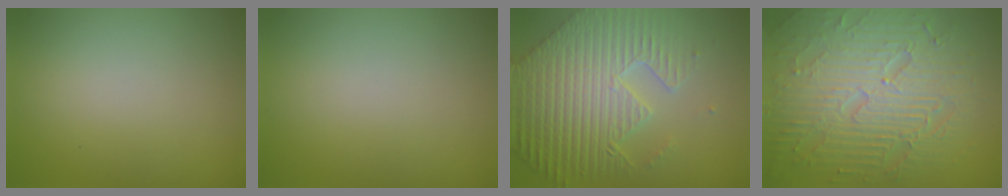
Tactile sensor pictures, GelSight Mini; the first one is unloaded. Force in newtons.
{"total": 0.0}
{"total": 9.2, "press": 6.5, "slide": 6.6}
{"total": 8.7, "press": 6.2, "slide": 6.1}